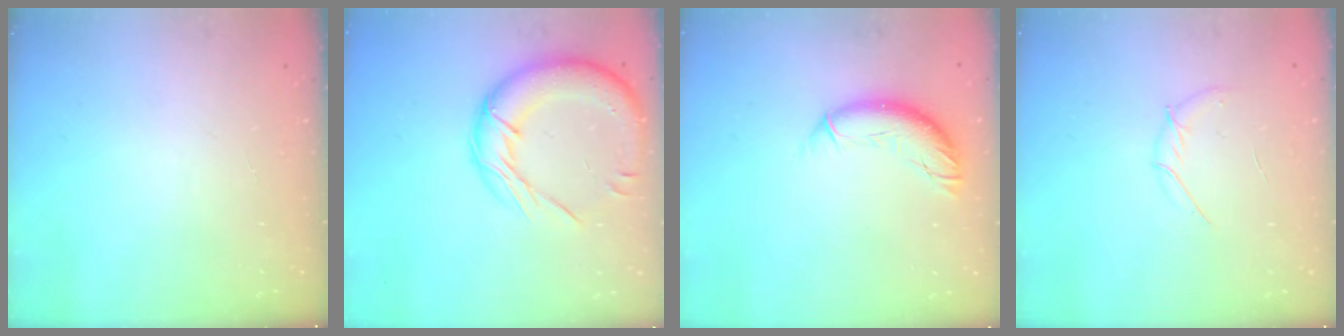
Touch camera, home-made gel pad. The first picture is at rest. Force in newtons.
{"total": 17.6, "press": 17.4, "slide": 2.5}
{"total": 10.2, "press": 10.1, "slide": 0.9}
{"total": 6.6, "press": 6.3, "slide": 2.0}